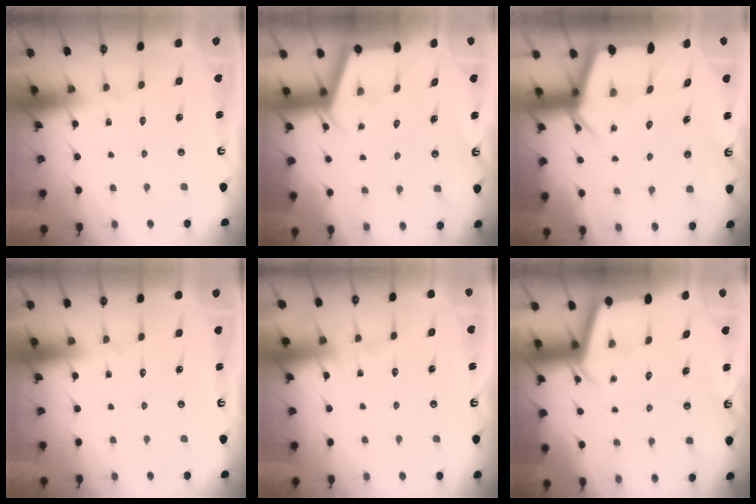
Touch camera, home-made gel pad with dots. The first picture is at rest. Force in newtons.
{"total": 2.8, "press": 2.8, "slide": 0.4}
{"total": 5.3, "press": 5.2, "slide": 0.4}
{"total": 0.0}
{"total": 4.7, "press": 4.6, "slide": 0.6}
{"total": 2.9, "press": 2.9, "slide": 0.3}